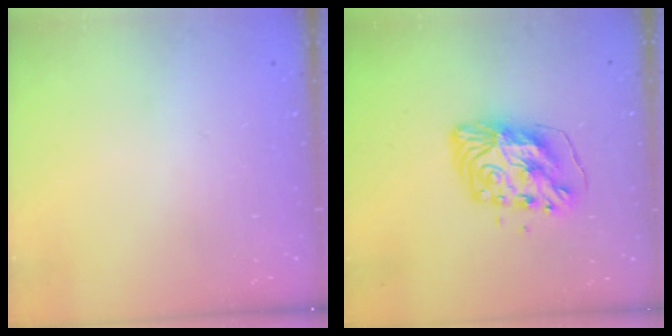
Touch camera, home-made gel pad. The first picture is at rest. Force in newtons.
{"total": 10.5, "press": 10.4, "slide": 1.0}